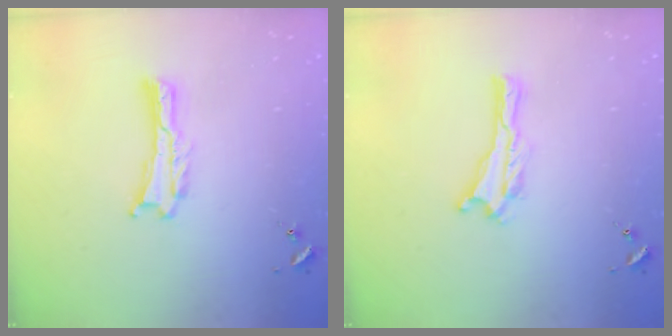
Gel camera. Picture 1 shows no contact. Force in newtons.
{"total": 0.0}